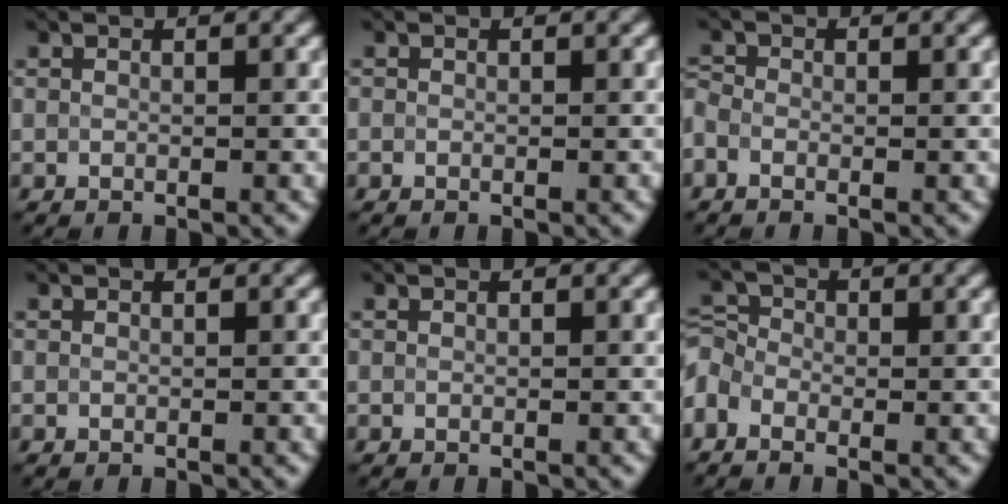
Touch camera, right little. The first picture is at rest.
{"total": 0.0}
{"total": 1.0, "force": [-0.5, 0.6, 0.6], "torque": [-0.019, -0.005, -0.014]}
{"total": 0.0}
{"total": 0.0}
{"total": 3.1, "force": [-1.4, 2.3, 1.5], "torque": [-0.030, 0.008, -0.031]}